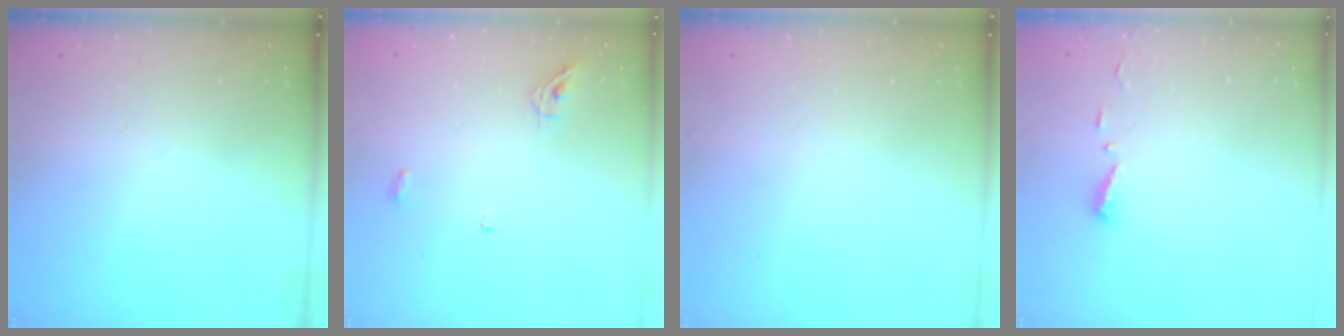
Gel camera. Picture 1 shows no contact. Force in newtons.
{"total": 5.1, "press": 5.0, "slide": 0.8}
{"total": 0.0}
{"total": 4.7, "press": 4.7, "slide": 0.5}